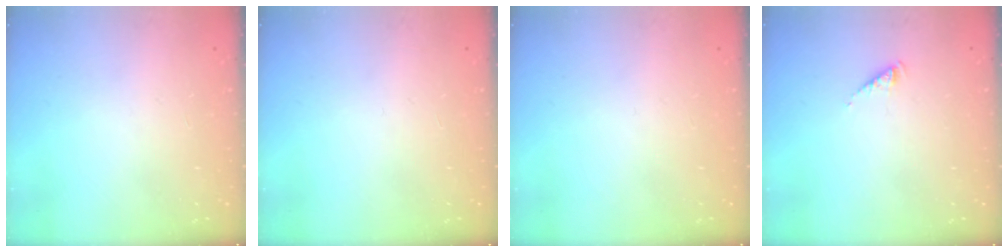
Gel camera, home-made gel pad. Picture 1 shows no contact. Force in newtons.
{"total": 0.0}
{"total": 0.0}
{"total": 1.7, "press": 1.6, "slide": 0.4}